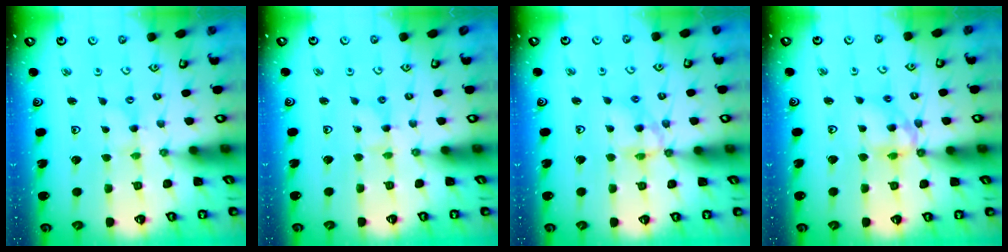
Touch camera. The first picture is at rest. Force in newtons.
{"total": 0.0}
{"total": 8.0, "press": 8.0, "slide": 0.8}
{"total": 10.3, "press": 10.3, "slide": 1.1}